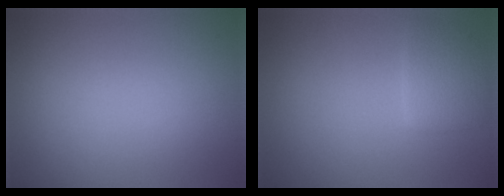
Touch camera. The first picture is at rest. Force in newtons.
{"total": 2.0, "press": 2.0, "slide": 0.1}